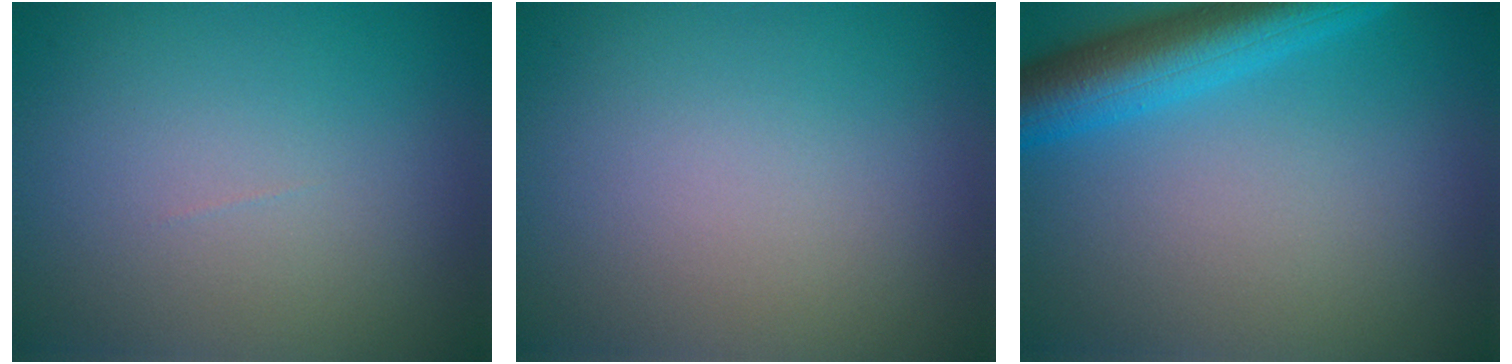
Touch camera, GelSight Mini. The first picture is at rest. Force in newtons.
{"total": 0.0}
{"total": 6.3, "press": 6.3, "slide": 0.2}